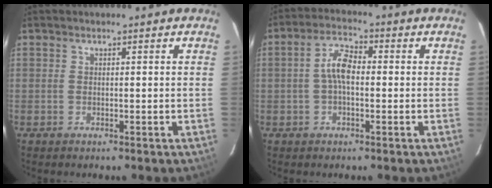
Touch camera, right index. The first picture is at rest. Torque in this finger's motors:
{"motor_torque": [0.75, 0.08, 0.35, 0.11]}